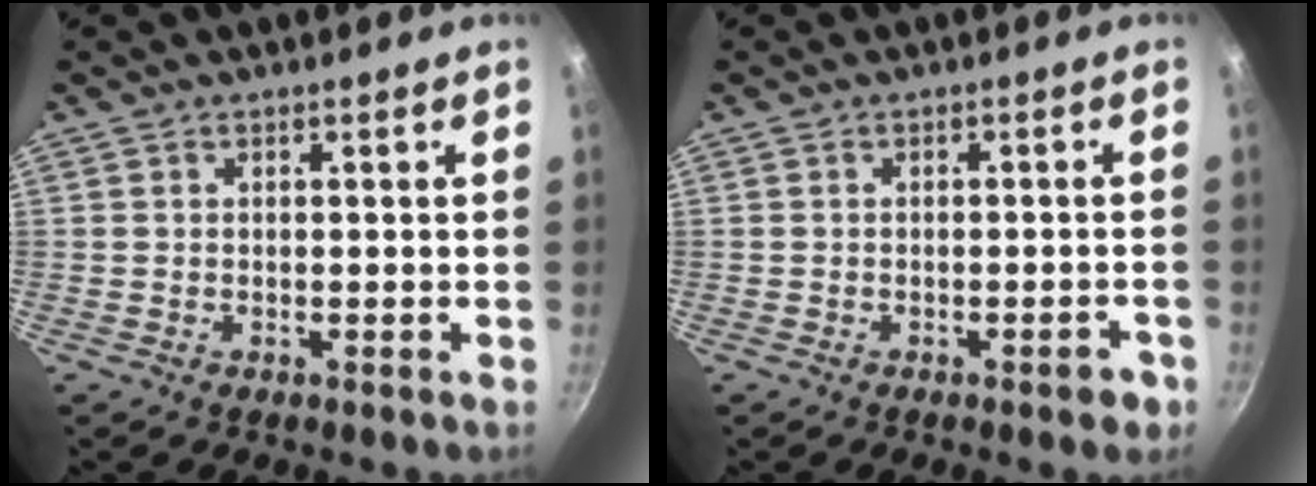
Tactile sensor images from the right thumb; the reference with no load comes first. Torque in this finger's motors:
{"motor_torque": [0.67, 0.00, -0.27, 0.13, 0.12]}